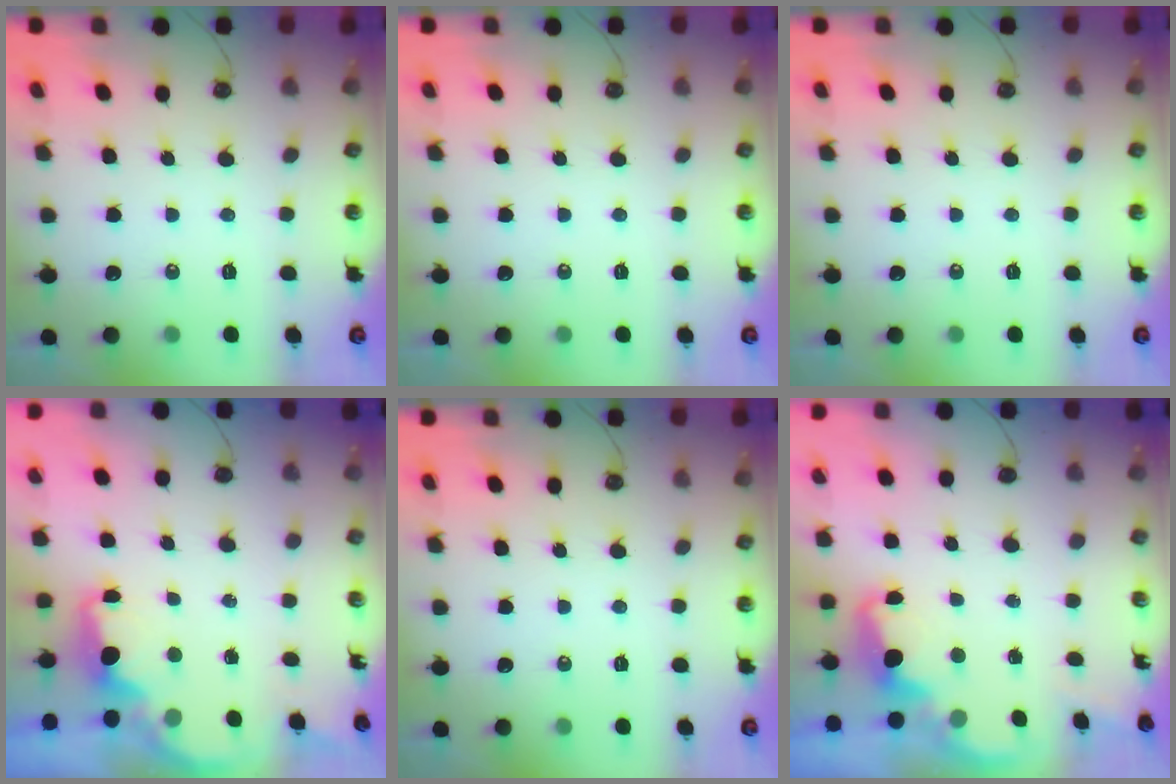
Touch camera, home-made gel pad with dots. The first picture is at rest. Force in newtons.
{"total": 0.0}
{"total": 0.0}
{"total": 2.4, "press": 2.3, "slide": 0.8}
{"total": 0.0}
{"total": 2.5, "press": 2.5, "slide": 0.5}